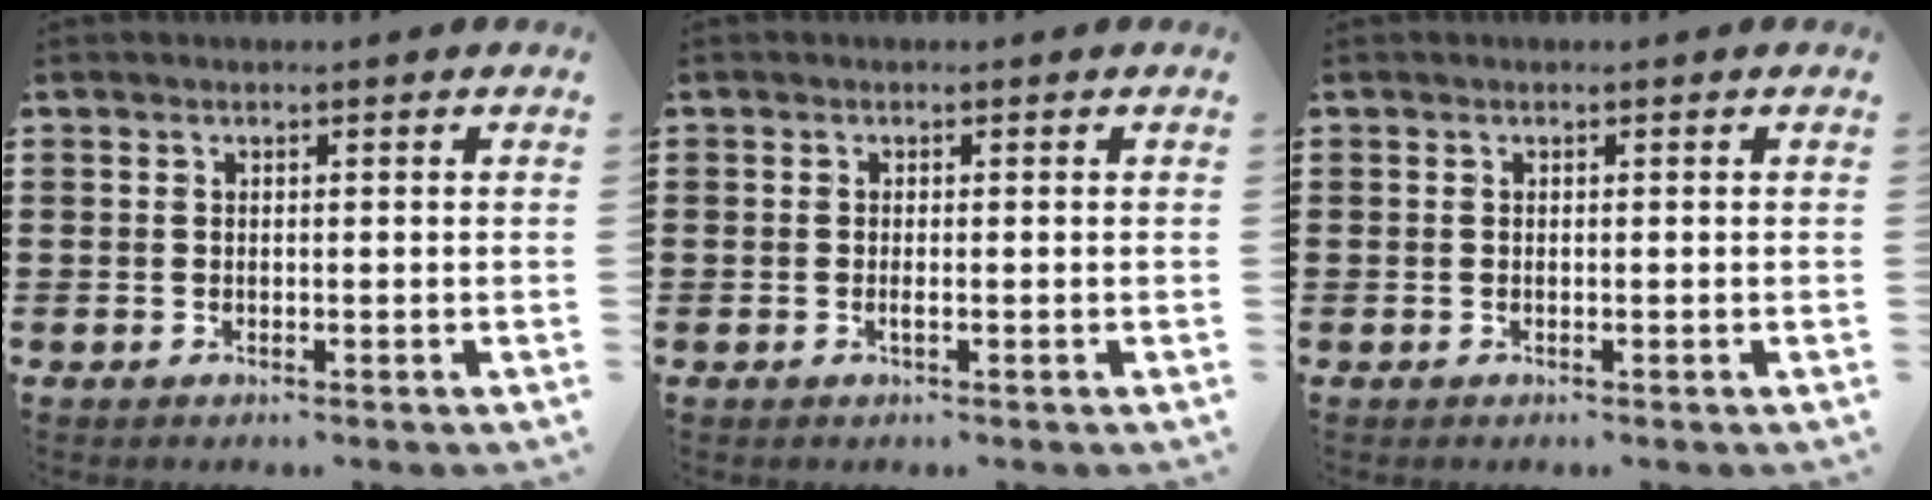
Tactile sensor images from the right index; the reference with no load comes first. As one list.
[{"total": 0.8, "force": [-0.3, 0.0, 0.7], "torque": [-0.013, -0.005, -0.005]}, {"total": 0.0}]